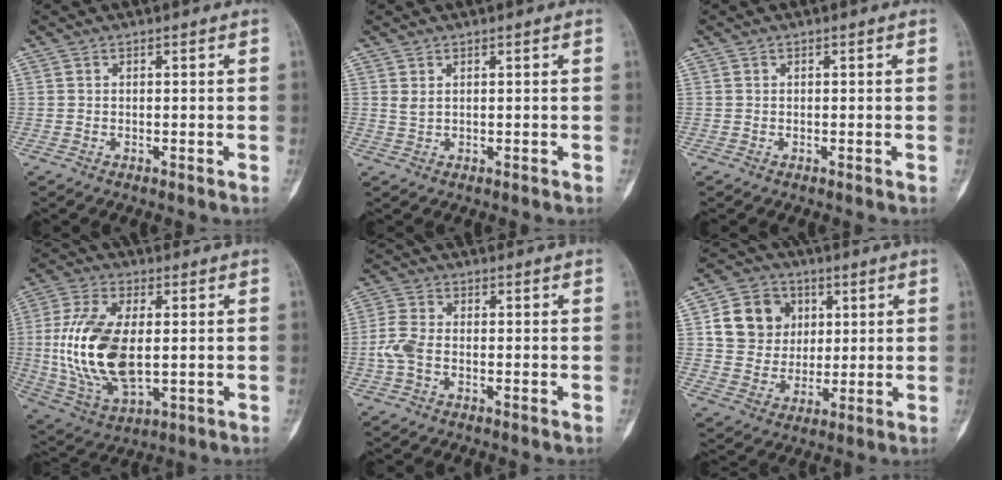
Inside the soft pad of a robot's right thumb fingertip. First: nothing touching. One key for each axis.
{"total": 1.1, "fx": 0.5, "fy": 0.5, "fz": 0.8, "tx": -0.017, "ty": 0.001, "tz": 0.015}
{"total": 0.0}
{"total": 18.1, "fx": 0.2, "fy": 9.4, "fz": 15.5, "tx": -0.321, "ty": -0.009, "tz": 0.015}
{"total": 4.8, "fx": -1.1, "fy": 2.8, "fz": 3.7, "tx": -0.096, "ty": 0.010, "tz": -0.027}
{"total": 11.9, "fx": 3.3, "fy": 10.4, "fz": 4.8, "tx": -0.045, "ty": -0.005, "tz": 0.060}